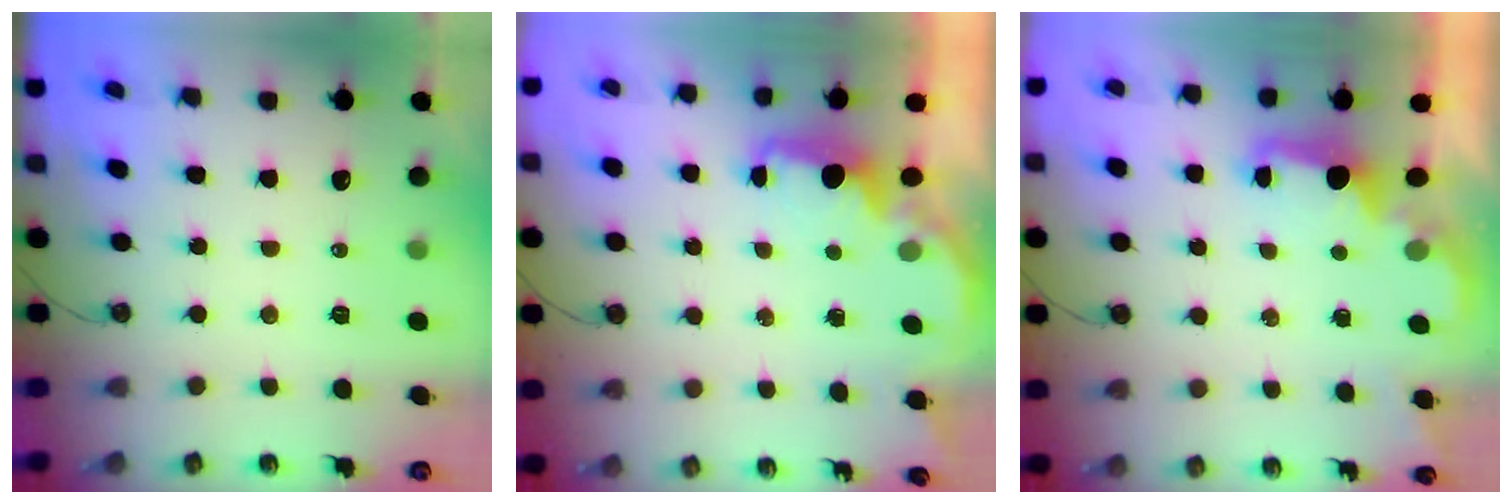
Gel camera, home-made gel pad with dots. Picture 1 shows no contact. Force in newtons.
{"total": 1.9, "press": 1.9, "slide": 0.5}
{"total": 2.3, "press": 2.2, "slide": 0.7}